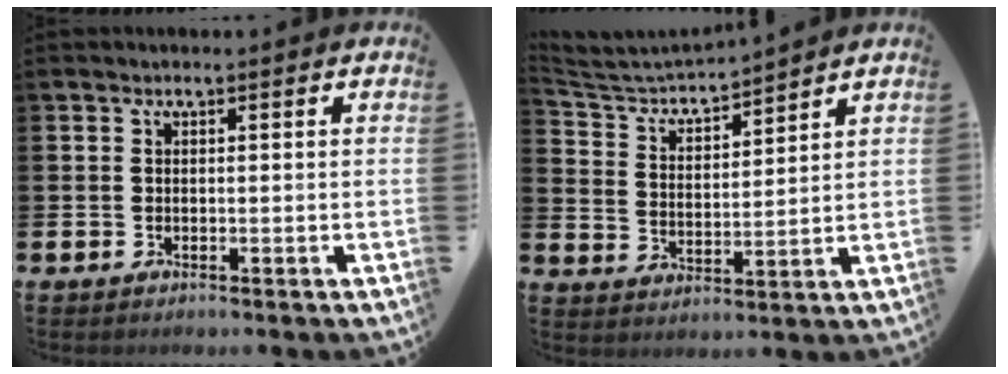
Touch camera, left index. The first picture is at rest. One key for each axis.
{"total": 4.3, "fx": 4.2, "fy": 0.5, "fz": 0.7, "tx": -0.036, "ty": -0.035, "tz": 0.067}